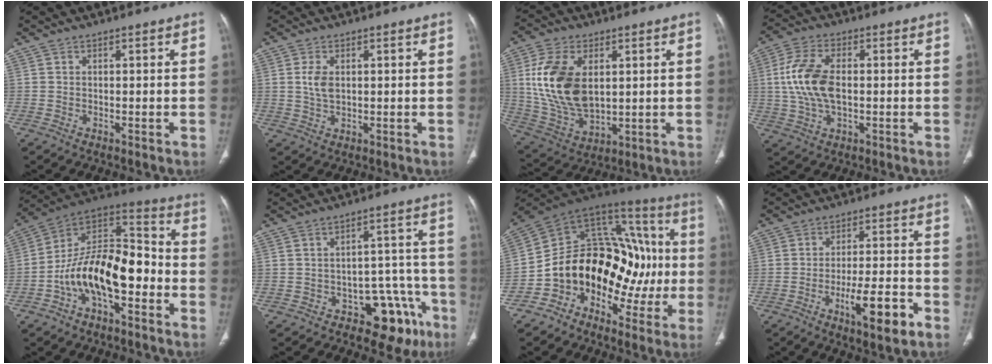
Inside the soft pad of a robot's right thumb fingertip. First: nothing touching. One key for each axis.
{"total": 3.9, "fx": 0.8, "fy": 2.3, "fz": 3.0, "tx": -0.061, "ty": -0.003, "tz": 0.017}
{"total": 17.0, "fx": 3.3, "fy": 10.2, "fz": 13.2, "tx": -0.251, "ty": -0.015, "tz": 0.076}
{"total": 11.4, "fx": 0.5, "fy": 6.3, "fz": 9.5, "tx": -0.201, "ty": 0.008, "tz": 0.011}
{"total": 18.0, "fx": -5.4, "fy": 9.3, "fz": 14.5, "tx": -0.223, "ty": 0.073, "tz": -0.093}
{"total": 11.4, "fx": -6.6, "fy": 6.7, "fz": 6.6, "tx": -0.030, "ty": 0.065, "tz": -0.081}
{"total": 24.7, "fx": -4.0, "fy": 17.0, "fz": 17.4, "tx": -0.218, "ty": 0.094, "tz": -0.060}
{"total": 10.1, "fx": -4.8, "fy": 2.5, "fz": 8.5, "tx": -0.138, "ty": 0.020, "tz": -0.071}